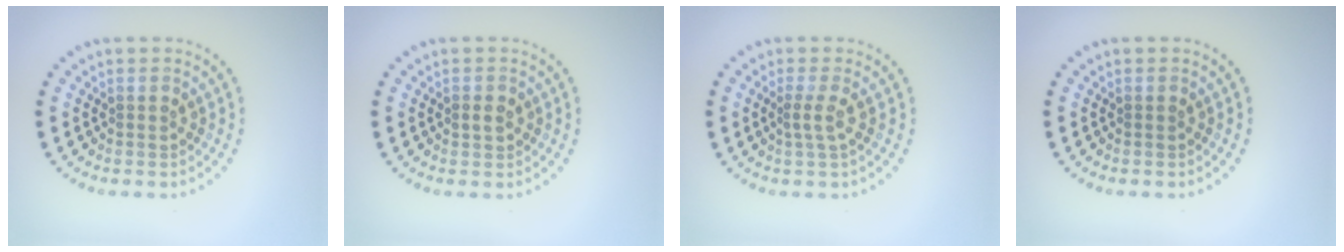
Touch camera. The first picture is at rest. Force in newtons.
{"total": 1.1, "press": 1.1, "slide": 0.2}
{"total": 1.4, "press": 1.0, "slide": 1.0}
{"total": 0.0}